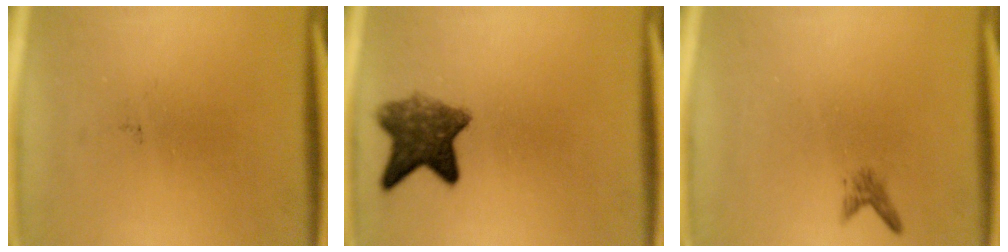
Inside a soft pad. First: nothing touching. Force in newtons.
{"total": 7.3}
{"total": 1.1}